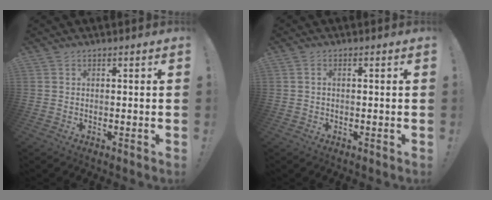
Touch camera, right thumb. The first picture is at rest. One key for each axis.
{"total": 1.0, "fx": -0.4, "fy": 0.1, "fz": 0.9, "tx": -0.019, "ty": 0.002, "tz": -0.008}